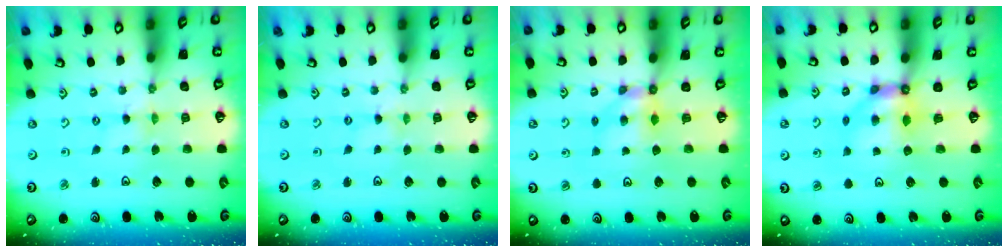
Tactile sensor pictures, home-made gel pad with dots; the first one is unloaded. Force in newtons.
{"total": 0.0}
{"total": 5.6, "press": 5.6, "slide": 0.2}
{"total": 6.4, "press": 6.3, "slide": 0.4}